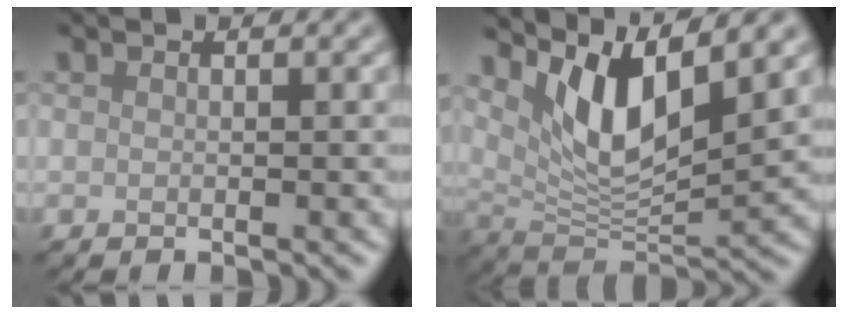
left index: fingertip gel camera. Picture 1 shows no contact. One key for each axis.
{"total": 7.4, "fx": 4.2, "fy": 2.2, "fz": 5.7, "tx": -0.106, "ty": -0.015, "tz": 0.079}